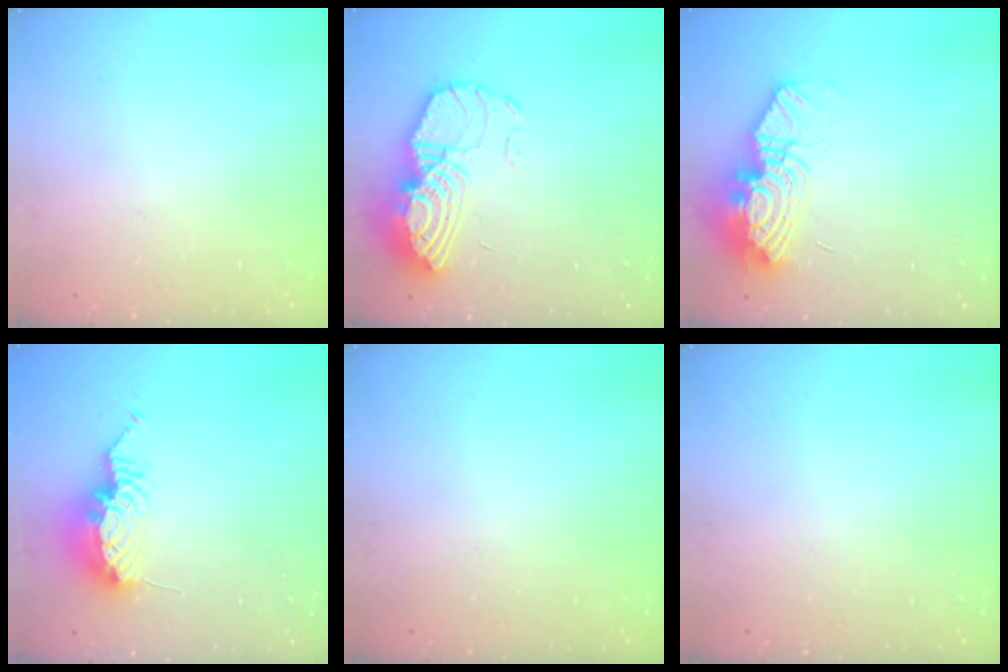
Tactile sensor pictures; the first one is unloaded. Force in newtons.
{"total": 16.1, "press": 16.0, "slide": 1.8}
{"total": 15.9, "press": 15.9, "slide": 1.2}
{"total": 11.2, "press": 10.9, "slide": 2.9}
{"total": 0.0}
{"total": 0.0}